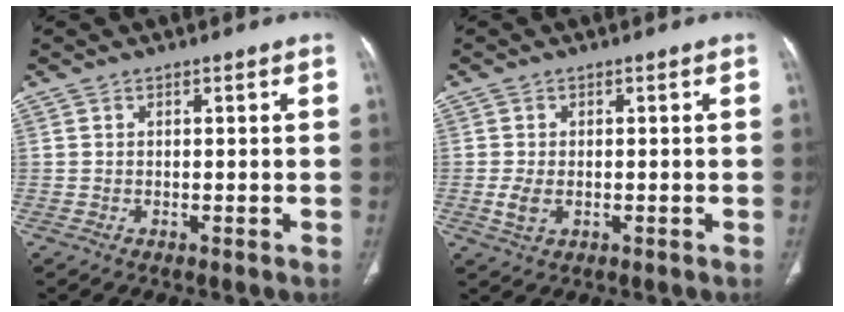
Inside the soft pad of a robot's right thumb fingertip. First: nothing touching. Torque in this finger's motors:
{"motor_torque": [-0.08, 0.18, 0.18, 0.42, 0.10]}